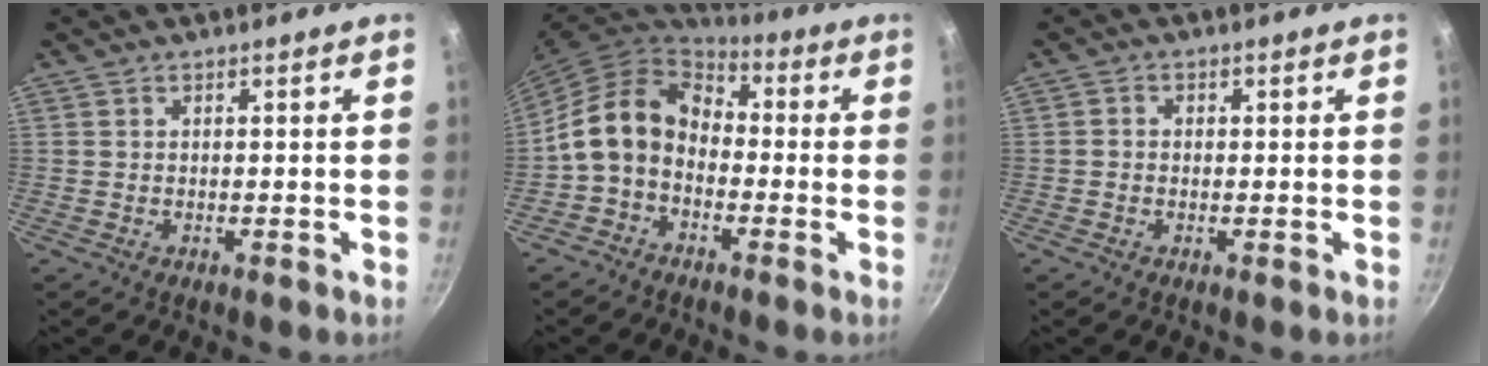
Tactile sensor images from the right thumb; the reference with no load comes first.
{"total": 13.3, "force": [-1.6, 9.9, 8.8], "torque": [-0.141, 0.049, -0.053]}
{"total": 1.3, "force": [-0.2, 1.2, 0.6], "torque": [-0.012, 0.007, -0.006]}